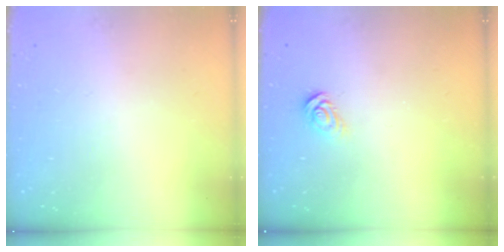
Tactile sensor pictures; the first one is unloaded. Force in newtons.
{"total": 3.4, "press": 3.4, "slide": 0.4}